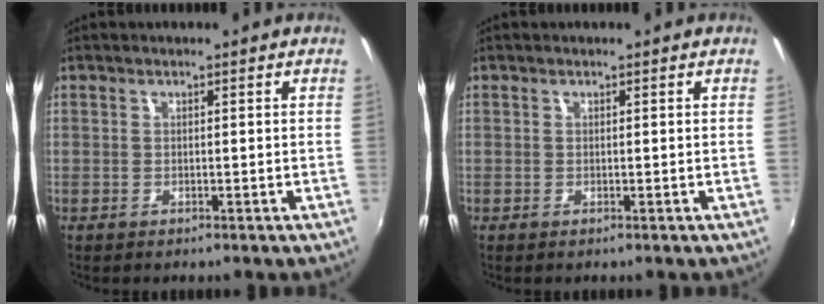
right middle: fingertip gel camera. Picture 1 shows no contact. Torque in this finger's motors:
{"motor_torque": [0.00, 0.00, 0.00, 0.00]}